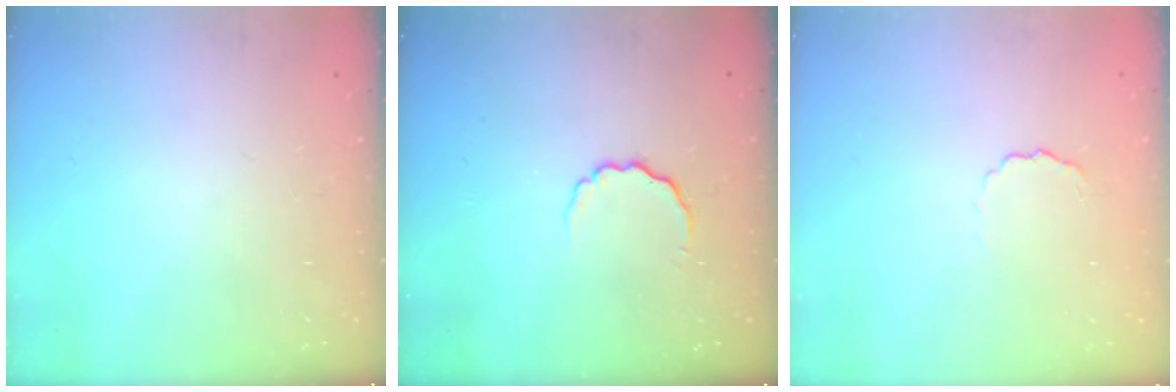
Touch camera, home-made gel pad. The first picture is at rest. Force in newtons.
{"total": 3.0, "press": 2.9, "slide": 0.7}
{"total": 3.1, "press": 3.0, "slide": 0.8}